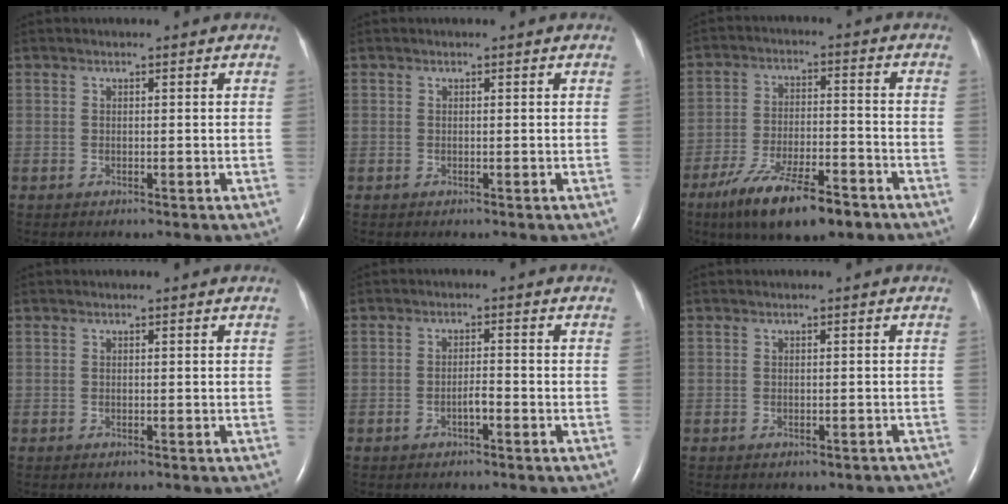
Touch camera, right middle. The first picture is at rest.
{"total": 0.0}
{"total": 13.1, "force": [-8.9, 3.2, 9.1], "torque": [-0.167, -0.018, -0.149]}
{"total": 0.0}
{"total": 1.9, "force": [-1.0, 0.4, 1.6], "torque": [-0.027, 0.003, -0.019]}
{"total": 4.3, "force": [-3.7, 1.8, 1.3], "torque": [-0.009, 0.003, -0.037]}